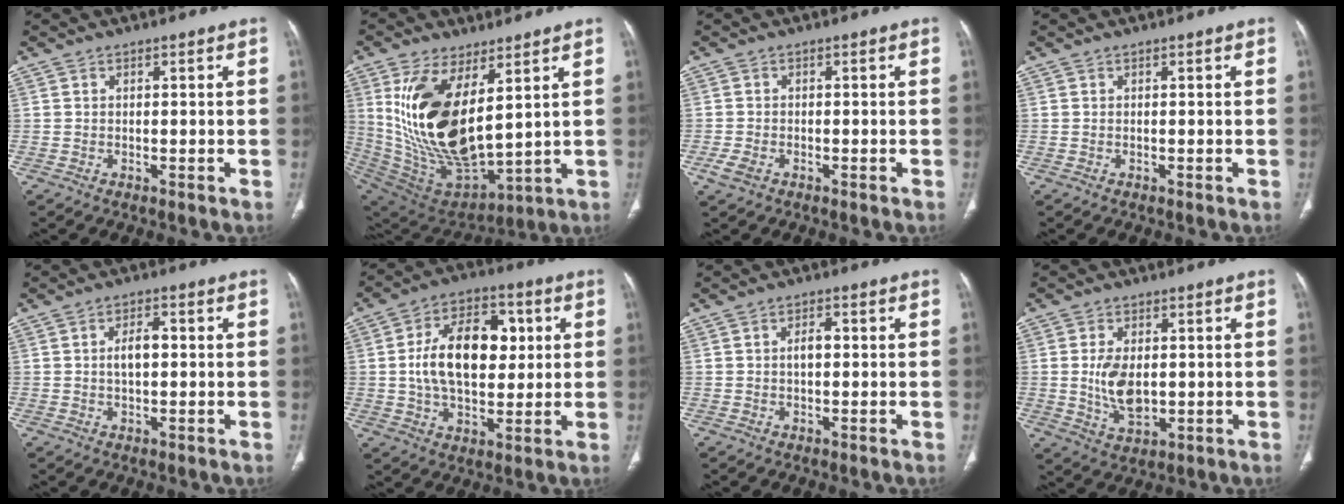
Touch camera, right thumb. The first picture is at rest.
{"total": 21.6, "force": [6.2, 10.1, 18.0], "torque": [-0.341, -0.041, 0.141]}
{"total": 2.4, "force": [-1.2, 1.4, 1.6], "torque": [-0.040, -0.001, -0.022]}
{"total": 0.0}
{"total": 4.1, "force": [0.2, 2.1, 3.5], "torque": [-0.061, 0.008, 0.003]}
{"total": 16.8, "force": [2.2, 10.2, 13.2], "torque": [-0.188, 0.011, 0.036]}
{"total": 2.7, "force": [0.2, 1.4, 2.2], "torque": [-0.039, 0.009, 0.001]}
{"total": 8.1, "force": [0.2, 4.8, 6.5], "torque": [-0.116, -0.008, 0.013]}